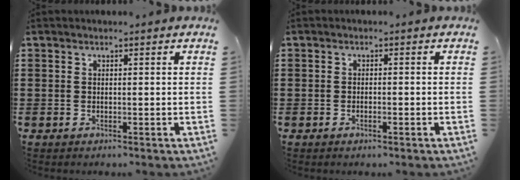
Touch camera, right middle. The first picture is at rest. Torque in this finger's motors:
{"motor_torque": [-0.29, 0.43, -0.02, -0.01]}